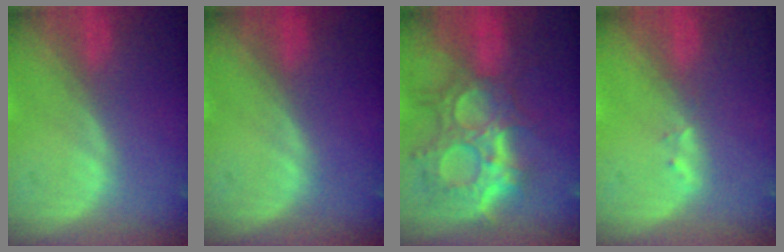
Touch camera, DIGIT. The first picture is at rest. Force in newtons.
{"total": 0.0}
{"total": 10.8, "press": 10.2, "slide": 3.8}
{"total": 1.0, "press": 0.9, "slide": 0.5}